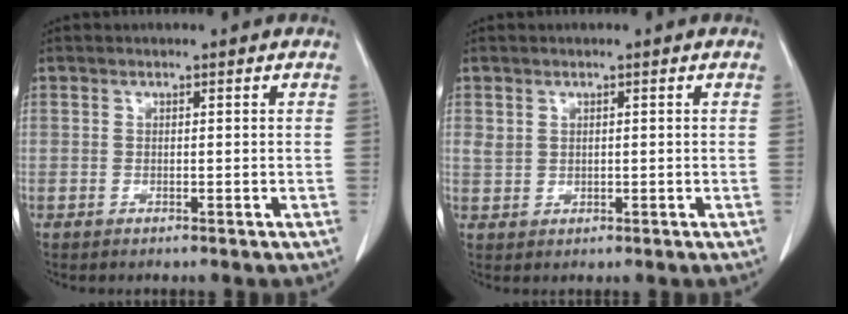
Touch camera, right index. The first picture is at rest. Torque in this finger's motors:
{"motor_torque": [-0.01, 0.07, 0.01, 0.01]}